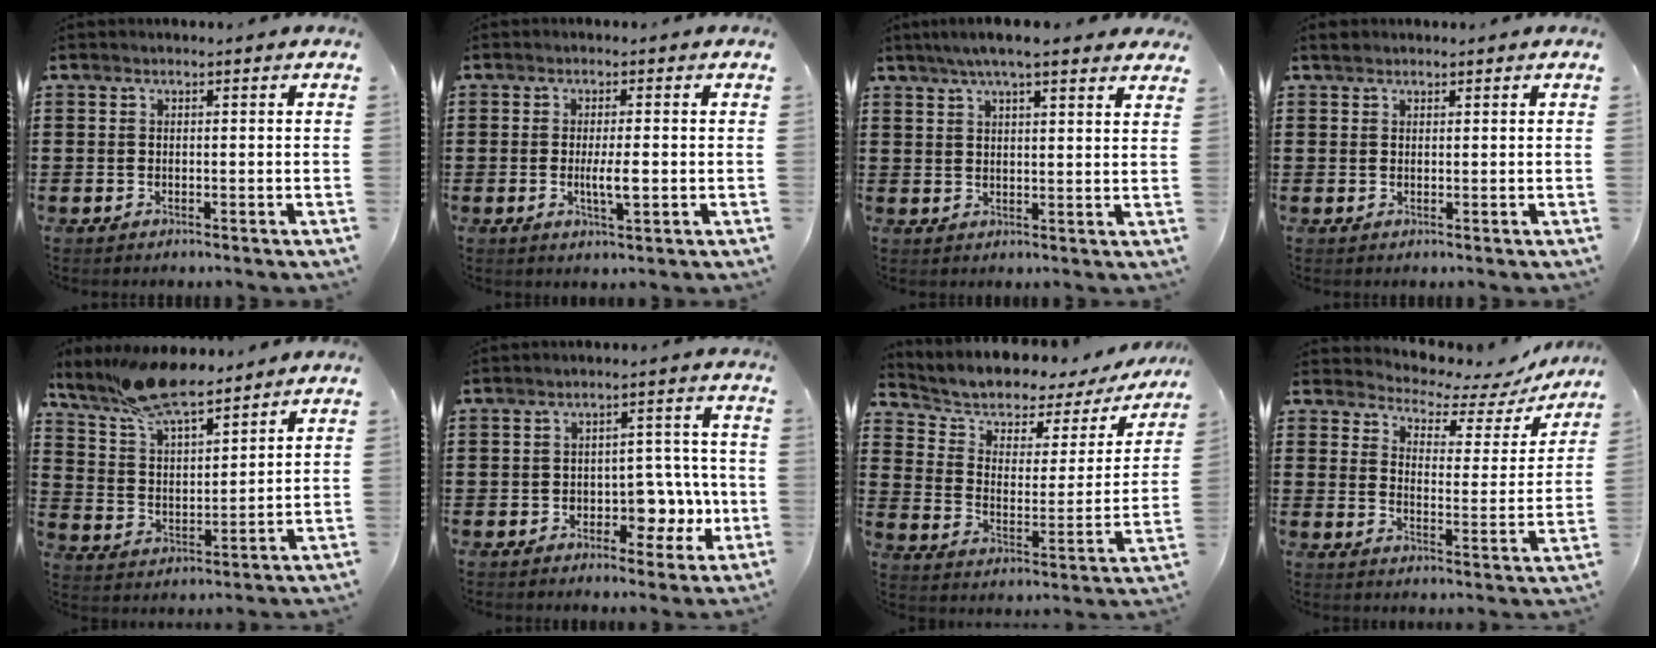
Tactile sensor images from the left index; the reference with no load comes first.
{"total": 3.6, "force": [-0.4, 0.7, 3.6], "torque": [-0.068, -0.005, -0.009]}
{"total": 5.6, "force": [4.6, 0.3, 3.2], "torque": [-0.072, -0.005, 0.081]}
{"total": 1.1, "force": [0.9, 0.6, 0.1], "torque": [-0.005, 0.004, 0.018]}
{"total": 11.0, "force": [9.3, 2.7, 5.3], "torque": [-0.130, -0.024, 0.173]}
{"total": 6.1, "force": [-1.9, 4.4, 3.8], "torque": [-0.057, 0.010, -0.037]}
{"total": 3.6, "force": [2.3, 2.5, 1.4], "torque": [-0.049, -0.022, 0.031]}
{"total": 4.1, "force": [3.8, 1.1, 1.1], "torque": [-0.038, -0.029, 0.057]}